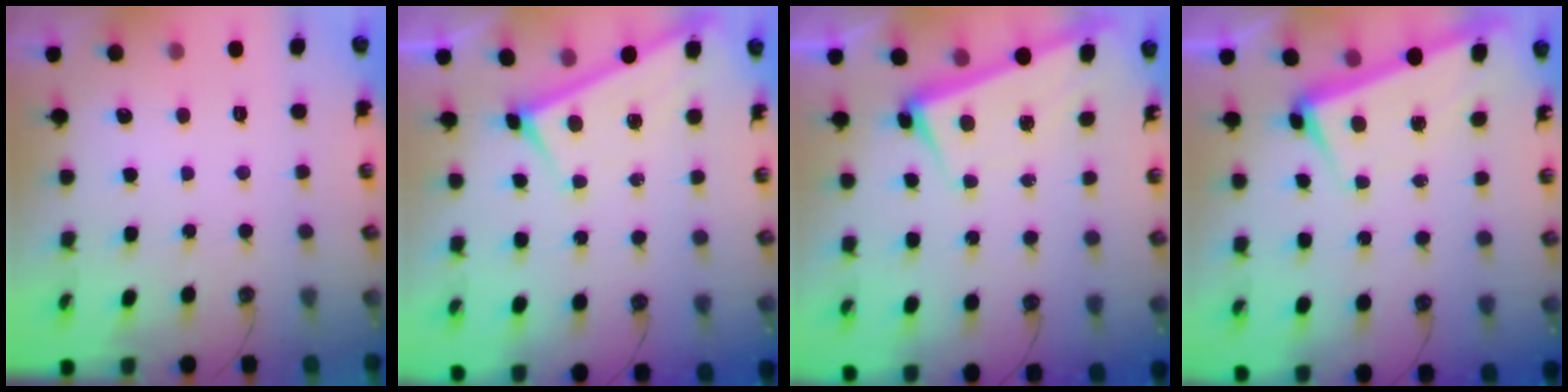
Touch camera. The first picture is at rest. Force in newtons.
{"total": 3.1, "press": 3.1, "slide": 0.3}
{"total": 2.5, "press": 2.2, "slide": 1.1}
{"total": 1.9, "press": 1.6, "slide": 1.1}